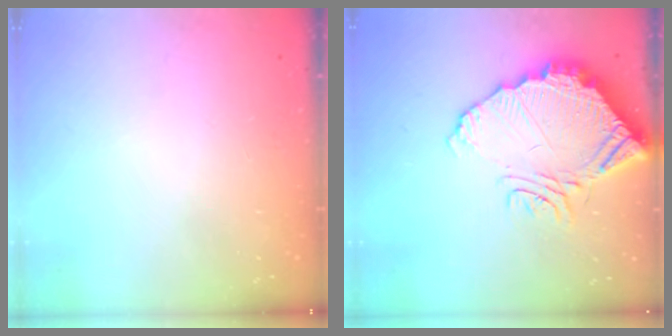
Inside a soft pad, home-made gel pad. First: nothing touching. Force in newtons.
{"total": 14.0, "press": 13.9, "slide": 1.3}